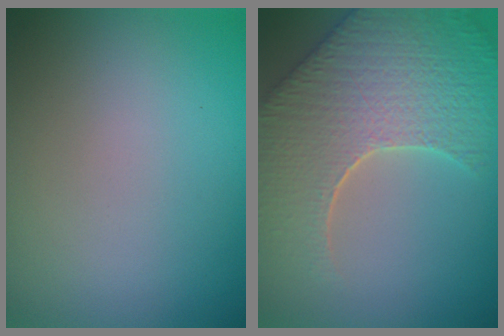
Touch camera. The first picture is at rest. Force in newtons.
{"total": 9.2, "press": 6.4, "slide": 6.6}